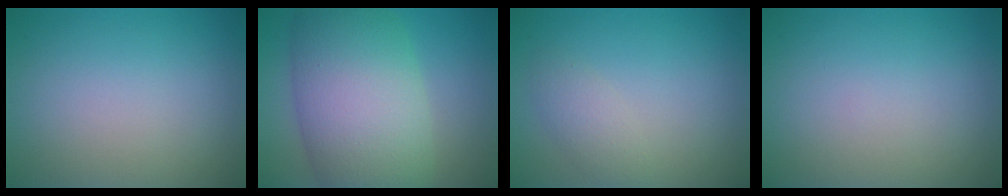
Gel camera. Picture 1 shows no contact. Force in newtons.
{"total": 12.0, "press": 12.0, "slide": 0.5}
{"total": 1.8, "press": 1.8, "slide": 0.1}
{"total": 0.0}